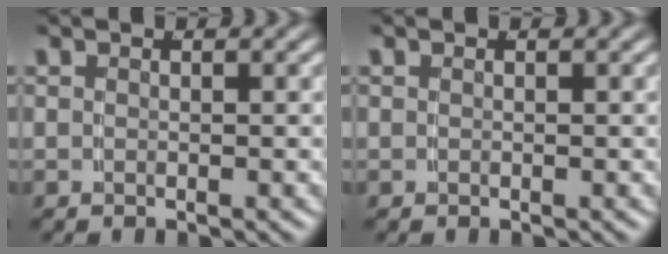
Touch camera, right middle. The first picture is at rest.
{"total": 0.0}